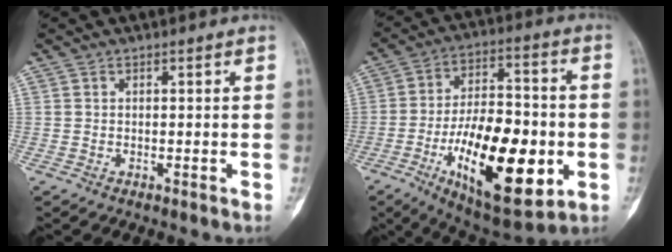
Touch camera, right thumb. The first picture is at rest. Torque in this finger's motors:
{"motor_torque": [0.10, 1.00, 1.94, -0.83, 0.25]}